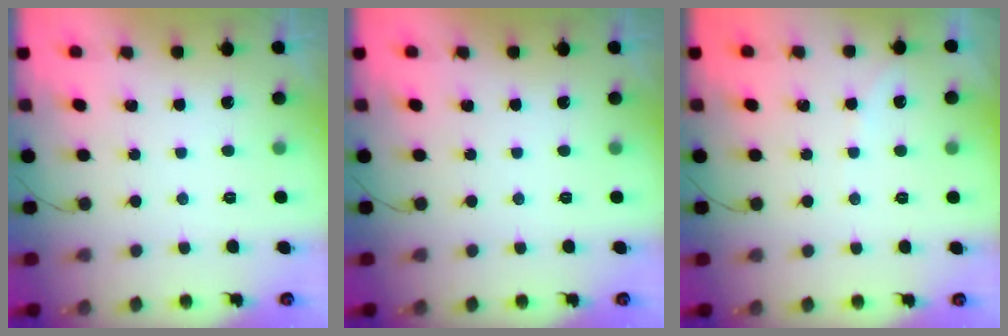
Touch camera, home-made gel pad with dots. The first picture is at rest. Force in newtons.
{"total": 0.0}
{"total": 2.4, "press": 2.4, "slide": 0.4}